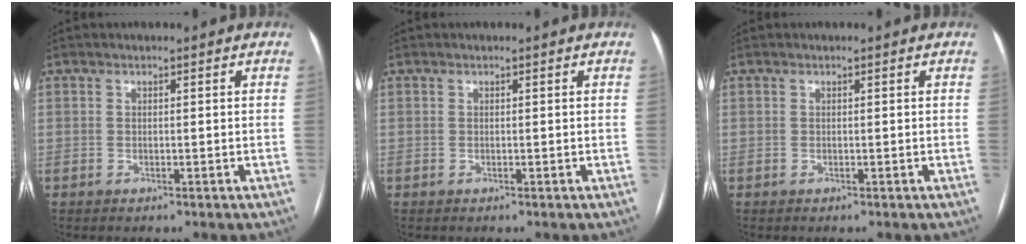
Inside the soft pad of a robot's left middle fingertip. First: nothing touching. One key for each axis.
{"total": 0.0}
{"total": 0.0}